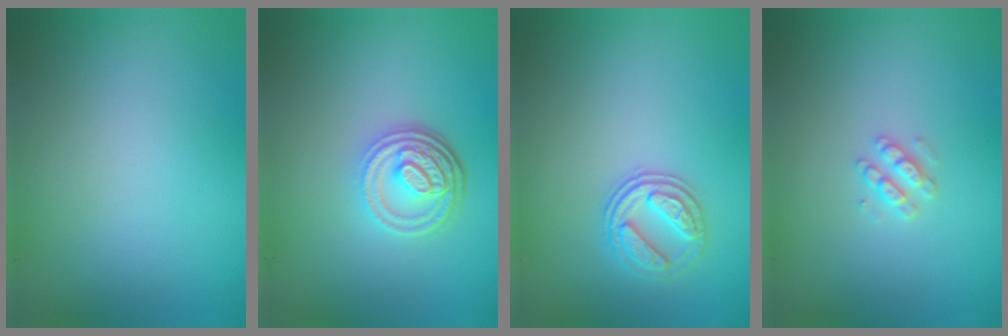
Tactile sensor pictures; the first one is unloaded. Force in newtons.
{"total": 4.8, "press": 3.4, "slide": 3.3}
{"total": 2.6, "press": 2.5, "slide": 0.7}
{"total": 1.6, "press": 1.6, "slide": 0.3}